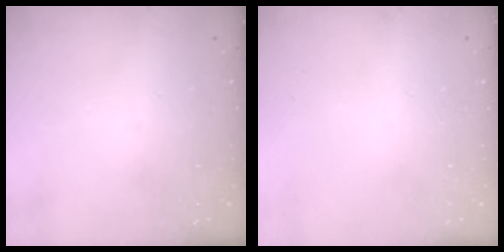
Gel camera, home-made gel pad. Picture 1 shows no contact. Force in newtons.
{"total": 0.0}